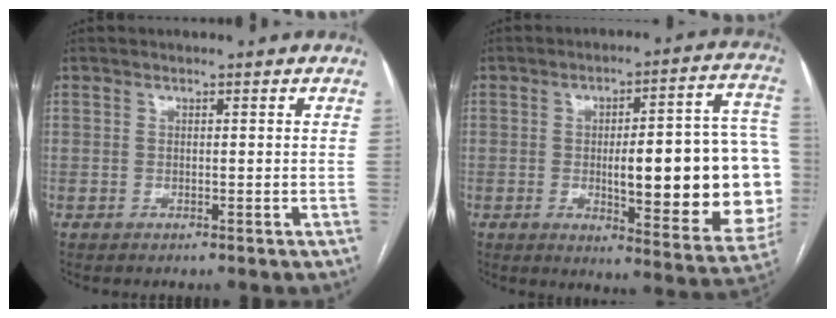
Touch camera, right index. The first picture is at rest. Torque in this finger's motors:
{"motor_torque": [2.14, 0.00, 1.05, 0.16]}